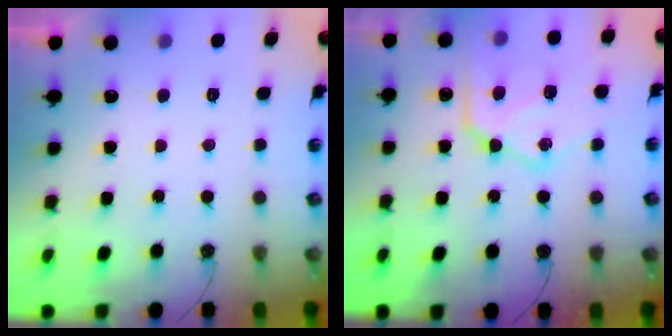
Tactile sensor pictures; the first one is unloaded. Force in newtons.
{"total": 18.1, "press": 18.0, "slide": 1.8}